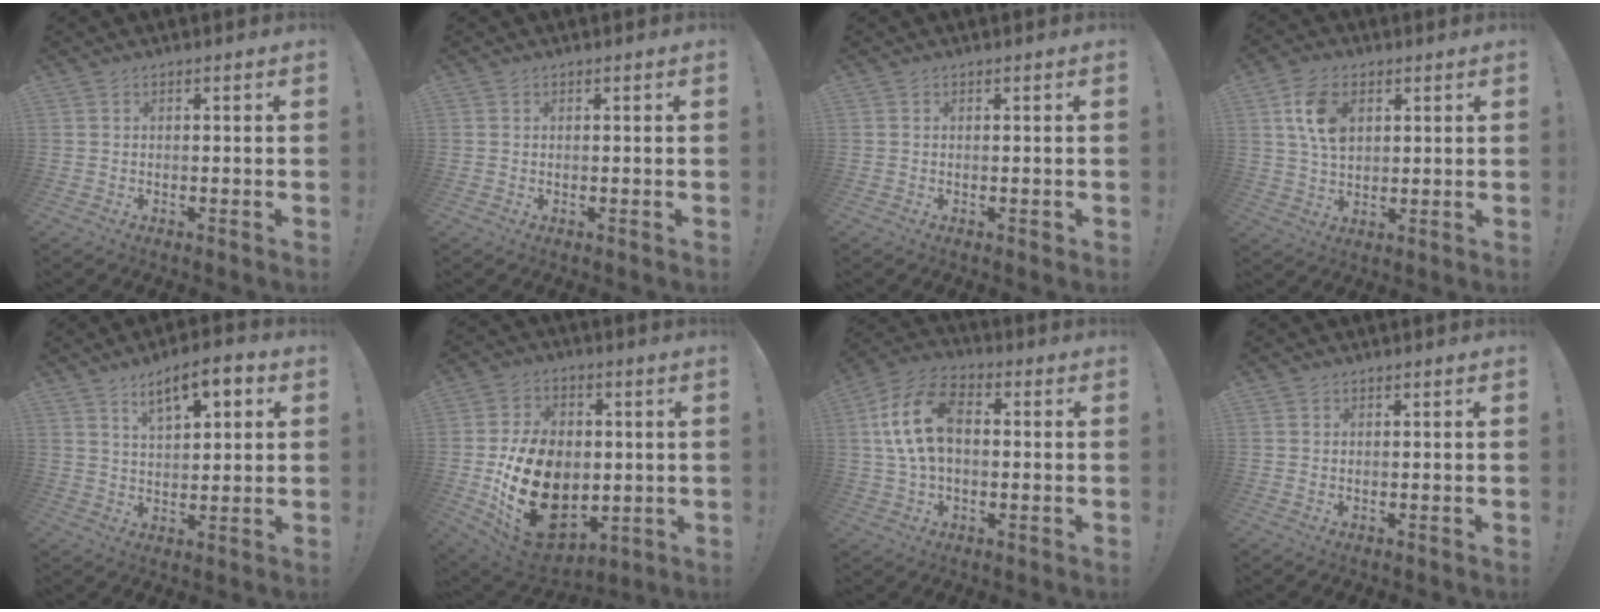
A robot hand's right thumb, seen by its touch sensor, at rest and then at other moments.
{"total": 0.0}
{"total": 0.6, "force": [0.1, 0.4, 0.4], "torque": [-0.004, -0.001, 0.001]}
{"total": 10.6, "force": [3.5, 7.0, 7.2], "torque": [-0.135, 0.003, 0.067]}
{"total": 9.9, "force": [5.1, 4.0, 7.5], "torque": [-0.113, -0.016, 0.087]}
{"total": 25.4, "force": [-3.7, 18.1, 17.3], "torque": [-0.301, 0.013, -0.033]}
{"total": 15.1, "force": [1.9, 9.5, 11.6], "torque": [-0.215, 0.011, 0.034]}
{"total": 0.6, "force": [0.4, 0.4, 0.2], "torque": [0.000, -0.002, 0.008]}